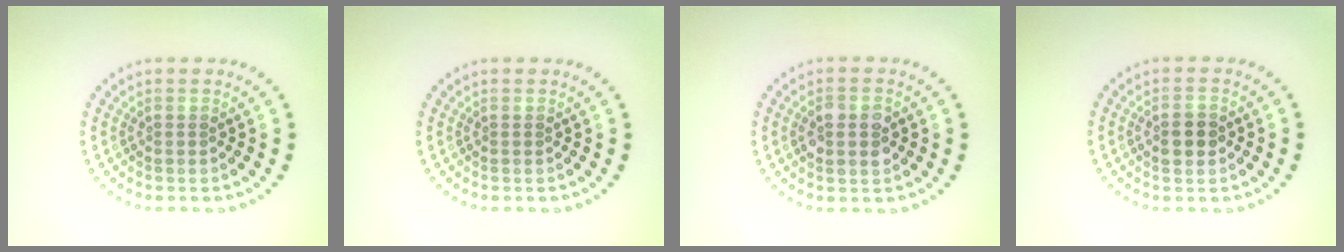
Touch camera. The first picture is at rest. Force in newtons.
{"total": 0.0}
{"total": 2.7, "press": 2.7, "slide": 0.2}
{"total": 2.5, "press": 2.5, "slide": 0.1}